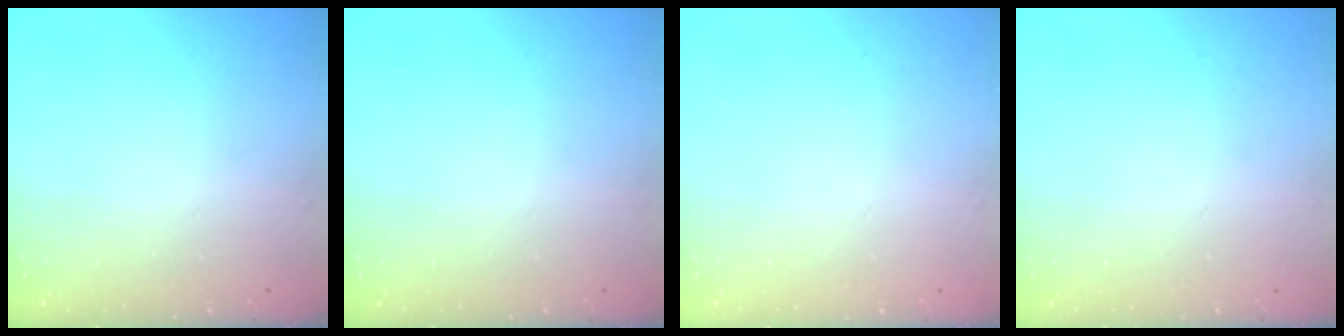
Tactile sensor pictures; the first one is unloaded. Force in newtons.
{"total": 0.0}
{"total": 0.0}
{"total": 0.0}